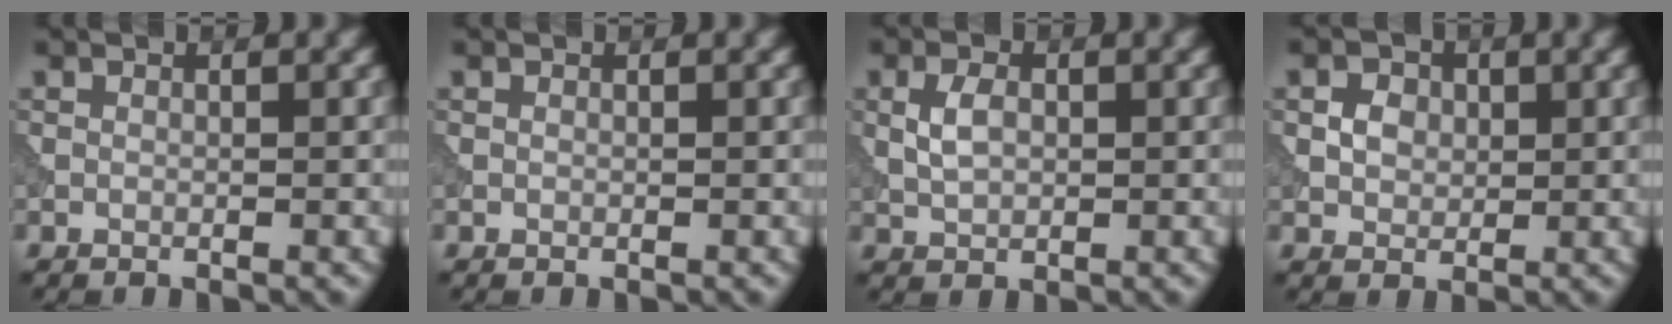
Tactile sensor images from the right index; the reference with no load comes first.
{"total": 0.0}
{"total": 2.5, "force": [0.4, 1.6, 1.9], "torque": [-0.042, 0.002, 0.008]}
{"total": 2.0, "force": [0.3, 1.7, 1.0], "torque": [-0.016, 0.000, 0.004]}